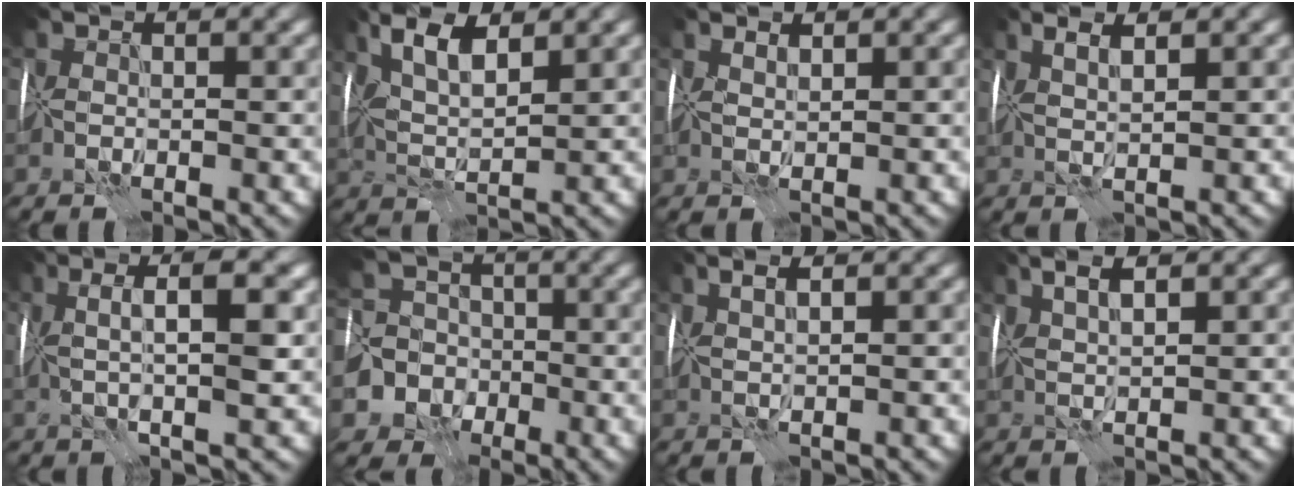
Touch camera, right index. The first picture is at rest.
{"total": 5.9, "force": [2.8, 2.1, 4.7], "torque": [-0.094, 0.005, 0.048]}
{"total": 0.8, "force": [0.7, -0.1, 0.4], "torque": [-0.009, -0.004, 0.016]}
{"total": 2.4, "force": [1.3, 0.3, 2.0], "torque": [-0.026, 0.004, 0.011]}
{"total": 5.1, "force": [0.8, 0.6, 5.0], "torque": [-0.079, 0.005, 0.010]}
{"total": 10.7, "force": [-4.3, 9.4, 2.5], "torque": [-0.049, -0.028, -0.108]}
{"total": 2.1, "force": [1.1, 0.3, 1.7], "torque": [-0.022, 0.001, 0.008]}
{"total": 3.4, "force": [1.7, 0.8, 2.8], "torque": [-0.047, 0.008, 0.019]}